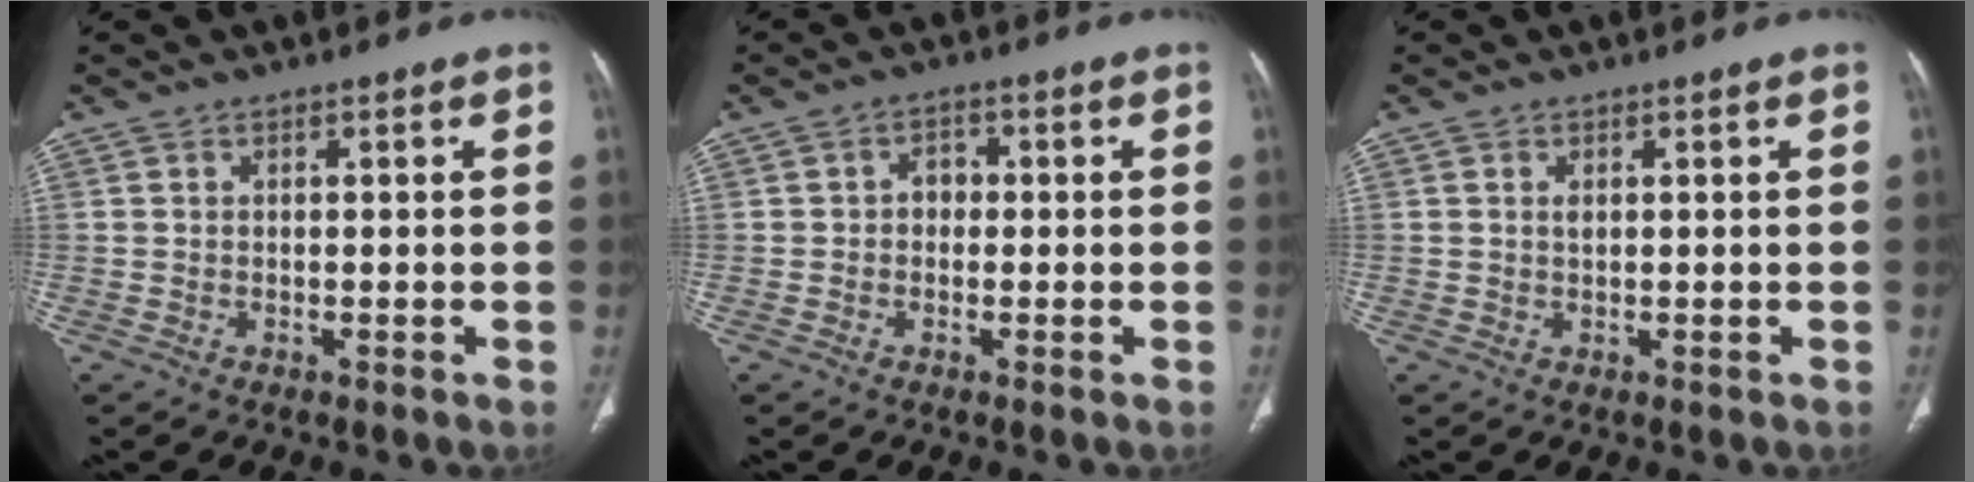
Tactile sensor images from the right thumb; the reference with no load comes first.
{"total": 2.5, "force": [-0.2, 2.0, 1.4], "torque": [-0.006, 0.013, -0.009]}
{"total": 1.0, "force": [0.3, 0.5, 0.8], "torque": [-0.016, 0.003, 0.008]}